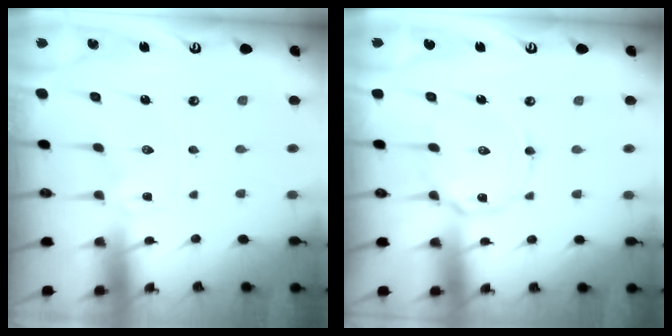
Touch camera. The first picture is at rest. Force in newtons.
{"total": 8.0, "press": 8.0, "slide": 0.6}